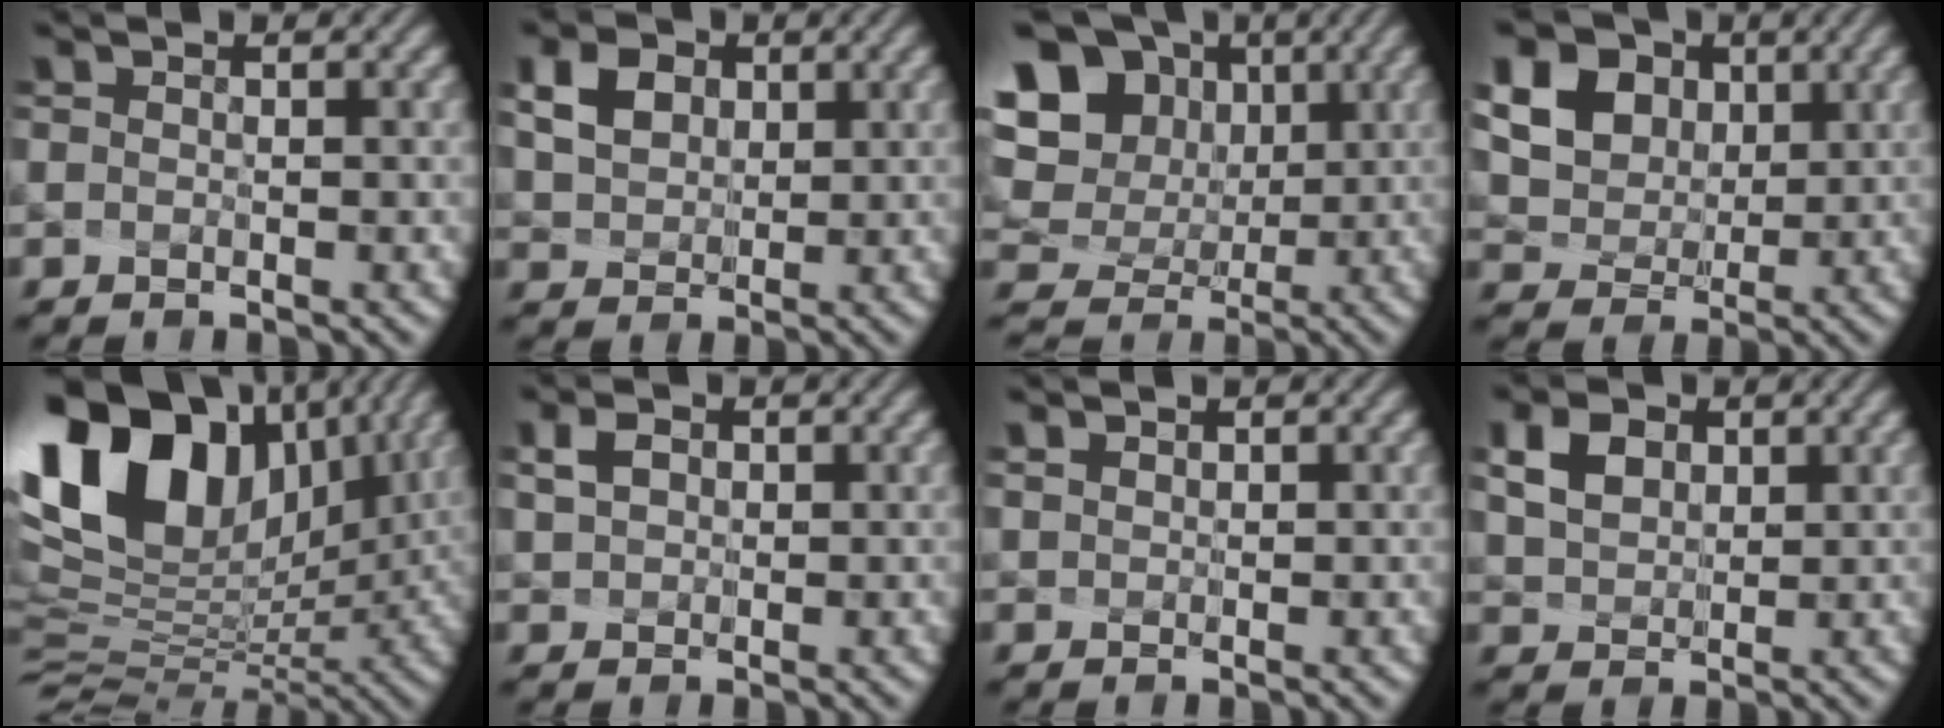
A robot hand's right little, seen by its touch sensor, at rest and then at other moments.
{"total": 3.3, "force": [1.9, 2.2, 1.6], "torque": [-0.043, 0.001, 0.037]}
{"total": 13.0, "force": [4.3, 10.8, 5.9], "torque": [-0.150, 0.038, 0.066]}
{"total": 15.3, "force": [6.9, 12.0, 6.5], "torque": [-0.175, 0.023, 0.128]}
{"total": 15.1, "force": [6.1, 9.4, 10.0], "torque": [-0.204, 0.021, 0.118]}
{"total": 1.2, "force": [0.8, 0.8, 0.5], "torque": [-0.016, 0.003, 0.018]}
{"total": 1.6, "force": [1.3, 0.7, 0.4], "torque": [-0.009, 0.014, 0.016]}
{"total": 2.8, "force": [1.8, 1.8, 1.3], "torque": [-0.036, 0.003, 0.037]}